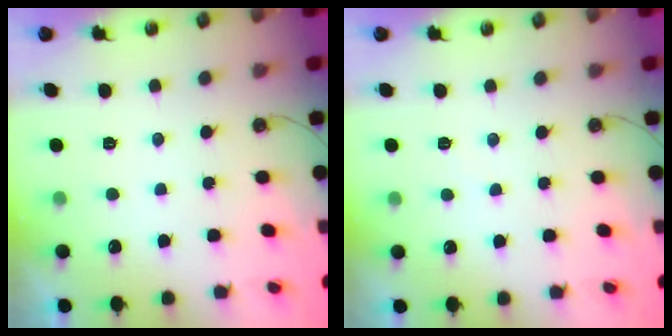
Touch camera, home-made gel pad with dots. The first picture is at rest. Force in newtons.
{"total": 1.8, "press": 1.8, "slide": 0.4}